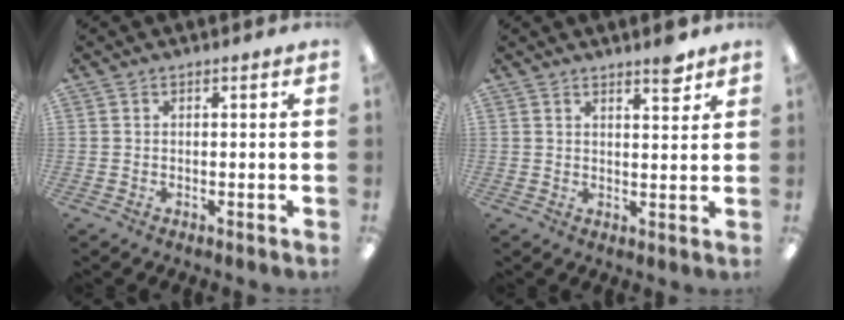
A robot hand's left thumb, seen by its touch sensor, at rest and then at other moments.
{"total": 4.3, "force": [3.5, 1.0, 2.4], "torque": [-0.022, -0.024, 0.054]}